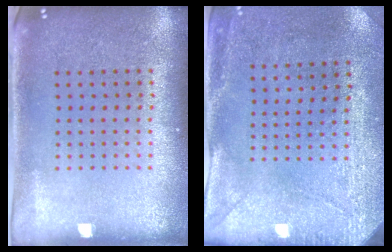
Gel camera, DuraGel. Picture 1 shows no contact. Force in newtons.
{"total": 2.9, "press": 2.3, "slide": 1.8}